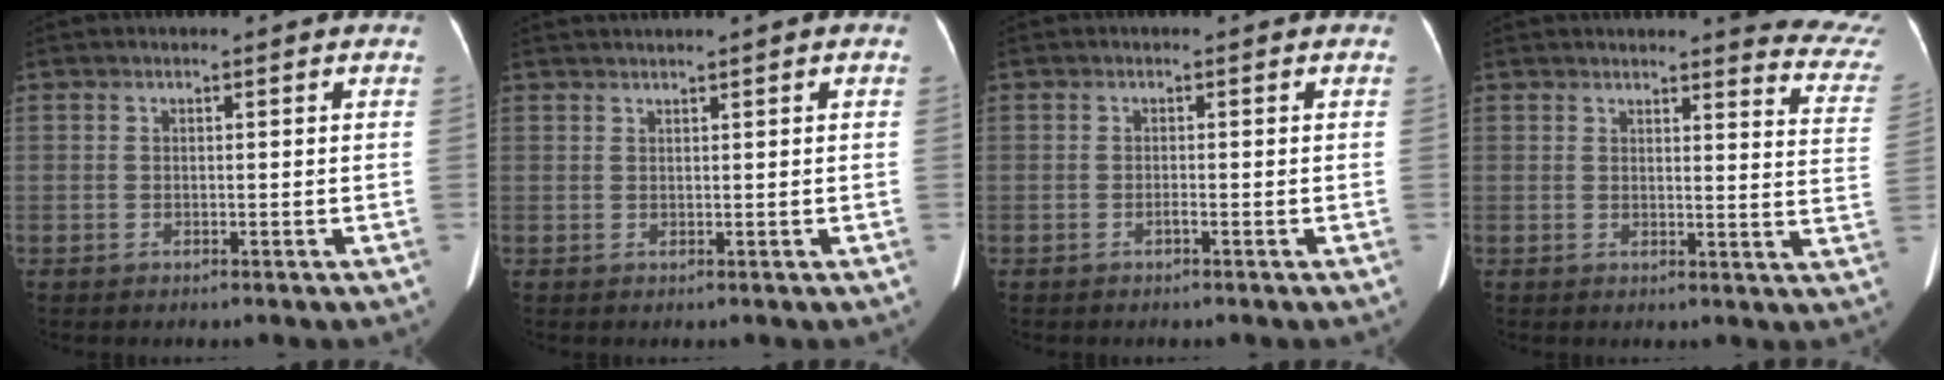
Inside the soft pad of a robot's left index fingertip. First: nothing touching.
{"total": 2.0, "force": [1.5, -0.3, 1.3], "torque": [-0.025, 0.021, 0.029]}
{"total": 1.6, "force": [-1.6, -0.1, 0.0], "torque": [-0.001, 0.001, -0.024]}
{"total": 11.6, "force": [11.0, 1.0, 3.5], "torque": [-0.014, -0.072, 0.089]}